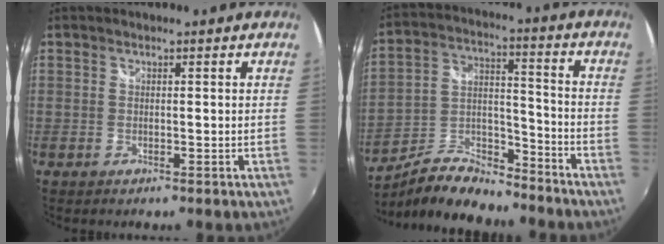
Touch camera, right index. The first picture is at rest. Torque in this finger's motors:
{"motor_torque": [-0.06, -0.23, 0.04, 0.01]}